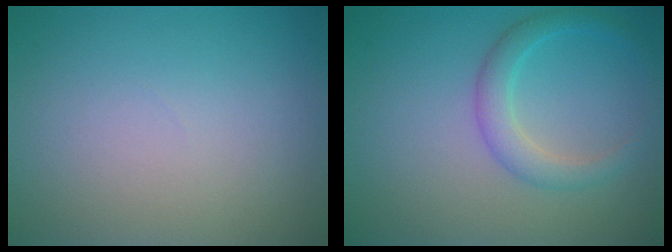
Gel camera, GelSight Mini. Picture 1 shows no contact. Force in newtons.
{"total": 2.6, "press": 2.6, "slide": 0.1}